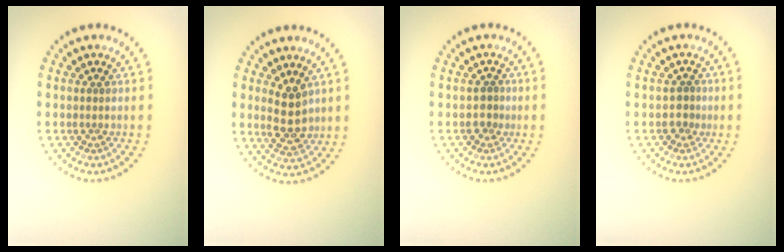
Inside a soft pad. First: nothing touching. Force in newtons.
{"total": 3.0, "press": 2.9, "slide": 0.8}
{"total": 1.2, "press": 1.1, "slide": 0.5}
{"total": 1.2, "press": 1.0, "slide": 0.6}